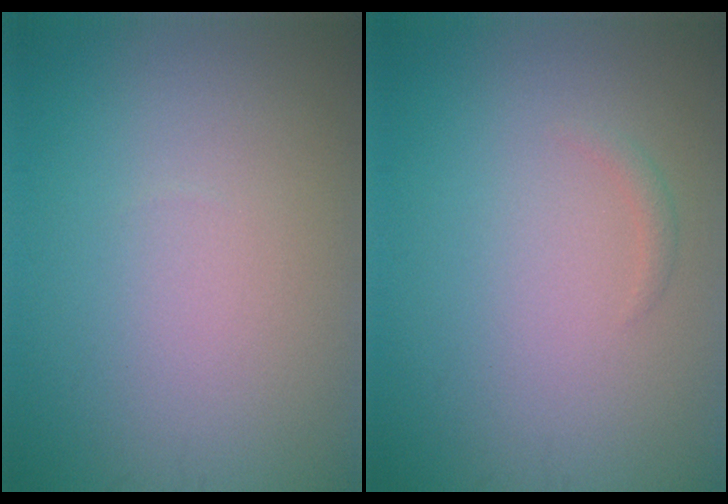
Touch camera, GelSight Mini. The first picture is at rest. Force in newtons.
{"total": 0.7, "press": 0.7, "slide": 0.1}